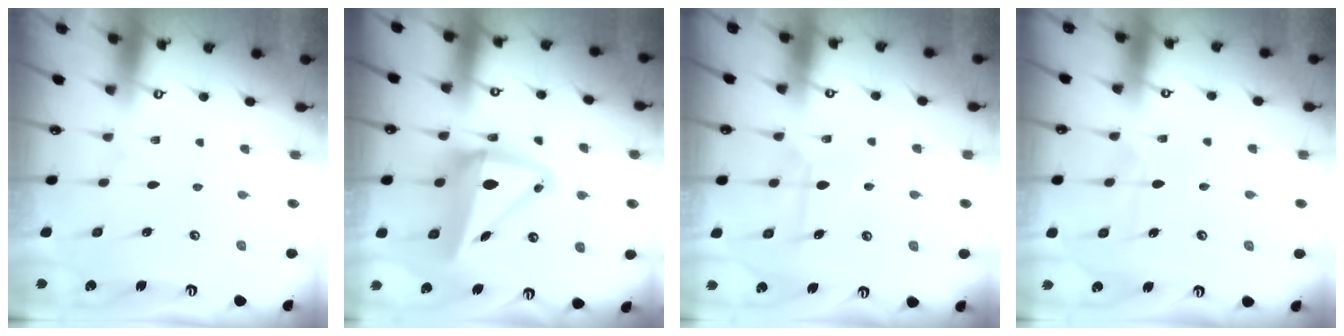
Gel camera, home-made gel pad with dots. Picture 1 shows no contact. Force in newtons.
{"total": 12.0, "press": 11.7, "slide": 2.5}
{"total": 7.3, "press": 7.3, "slide": 0.3}
{"total": 5.5, "press": 5.5, "slide": 0.5}